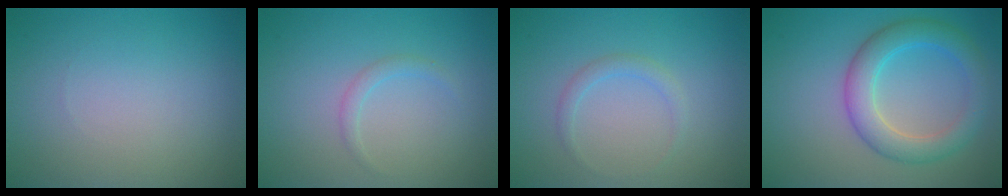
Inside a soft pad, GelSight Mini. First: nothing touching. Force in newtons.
{"total": 1.0, "press": 1.0, "slide": 0.1}
{"total": 1.2, "press": 1.2, "slide": 0.0}
{"total": 4.7, "press": 4.7, "slide": 0.2}